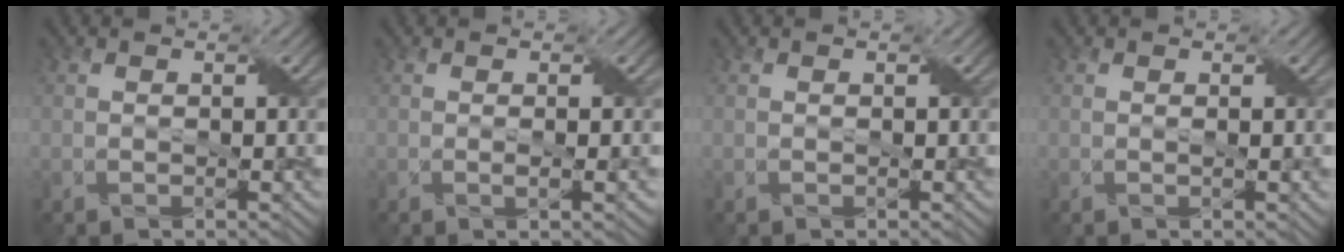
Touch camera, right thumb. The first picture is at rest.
{"total": 1.6, "force": [0.0, 0.2, 1.5], "torque": [-0.029, 0.003, -0.002]}
{"total": 0.0}
{"total": 0.9, "force": [0.2, 0.0, 0.9], "torque": [-0.017, 0.002, 0.001]}